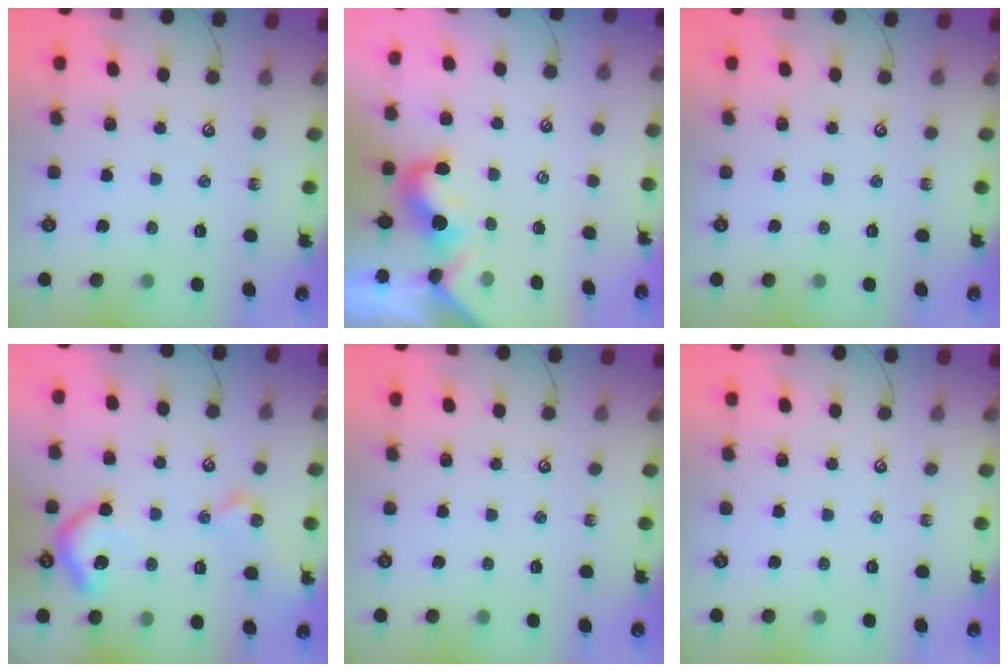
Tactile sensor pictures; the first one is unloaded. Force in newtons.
{"total": 0.0}
{"total": 0.0}
{"total": 9.2, "press": 9.2, "slide": 1.2}
{"total": 0.0}
{"total": 0.0}